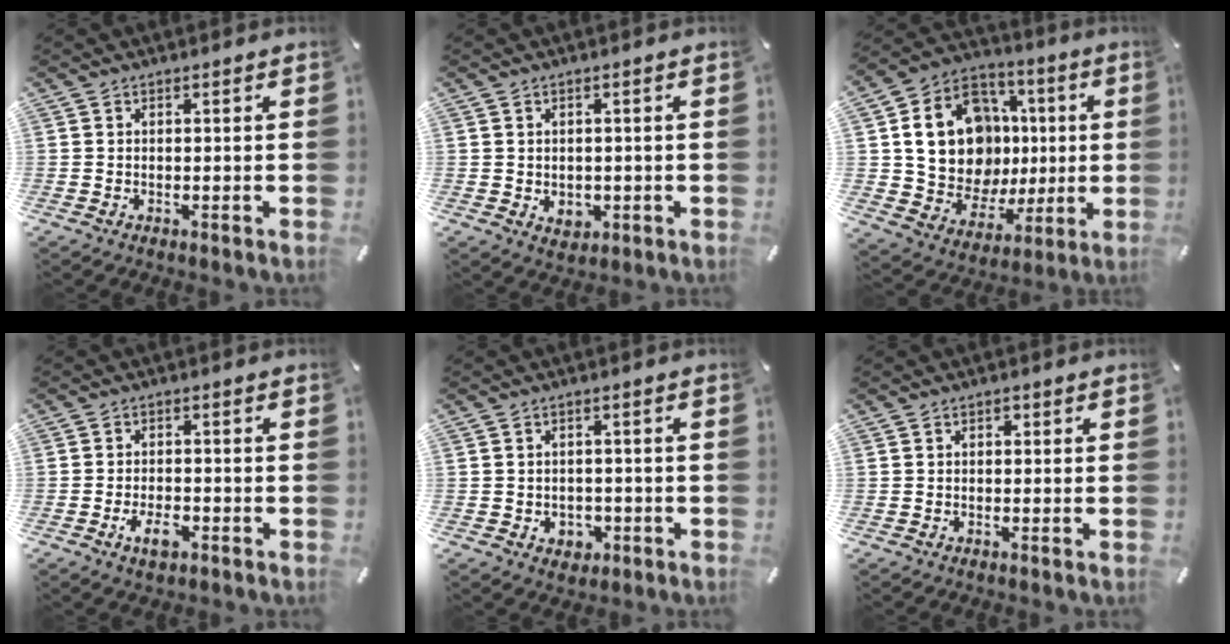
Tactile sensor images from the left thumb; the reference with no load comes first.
{"total": 3.1, "force": [-0.4, 2.8, 1.1], "torque": [-0.004, -0.003, -0.009]}
{"total": 19.8, "force": [2.9, 16.2, 11.0], "torque": [-0.209, -0.008, 0.066]}
{"total": 4.9, "force": [-2.4, 2.6, 3.4], "torque": [-0.073, 0.006, -0.045]}
{"total": 3.5, "force": [-0.9, 3.2, 1.2], "torque": [-0.005, -0.001, -0.018]}
{"total": 0.9, "force": [0.1, 0.8, 0.3], "torque": [-0.007, 0.007, 0.000]}